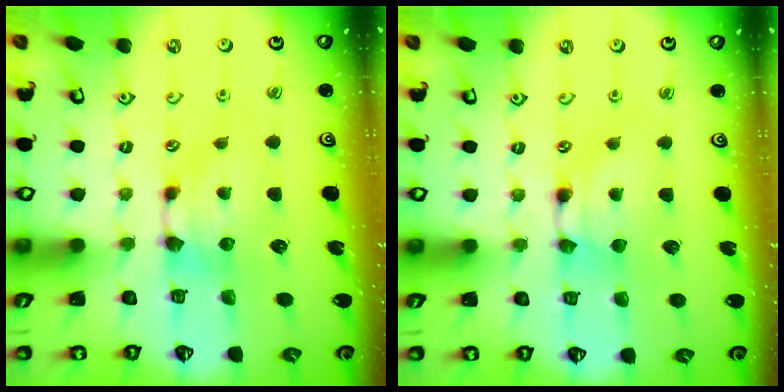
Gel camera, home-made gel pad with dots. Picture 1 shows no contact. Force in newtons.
{"total": 1.6, "press": 1.6, "slide": 0.2}